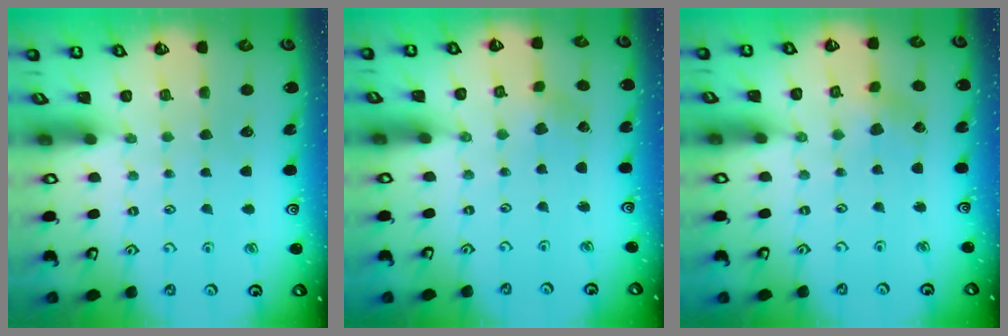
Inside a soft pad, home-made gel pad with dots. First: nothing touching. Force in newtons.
{"total": 0.7, "press": 0.7, "slide": 0.0}
{"total": 2.7, "press": 2.6, "slide": 0.6}